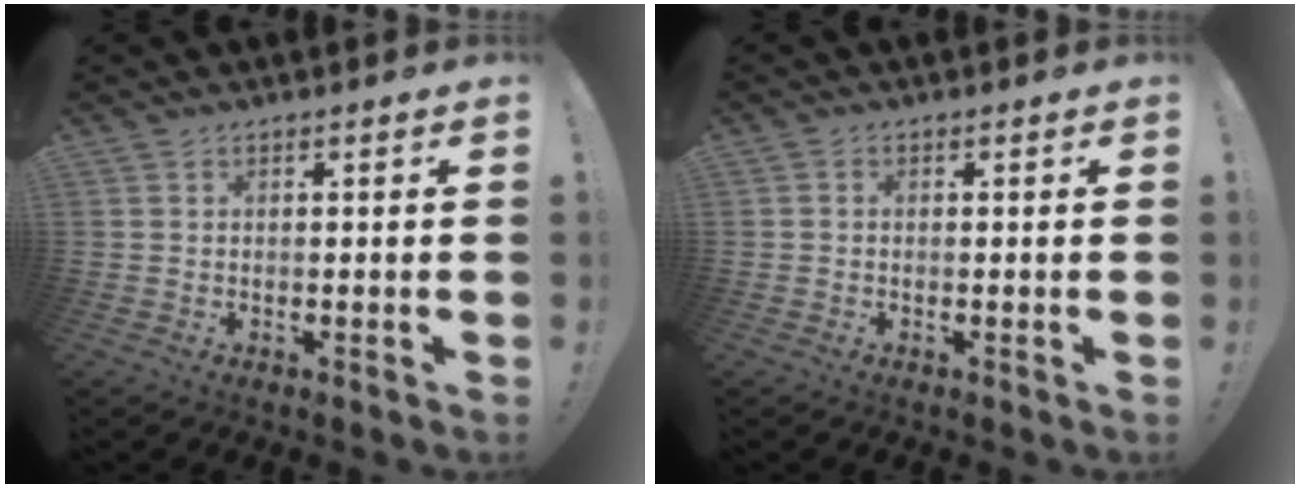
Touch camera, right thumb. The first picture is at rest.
{"total": 0.5, "force": [-0.3, 0.4, 0.1], "torque": [-0.005, 0.002, -0.005]}